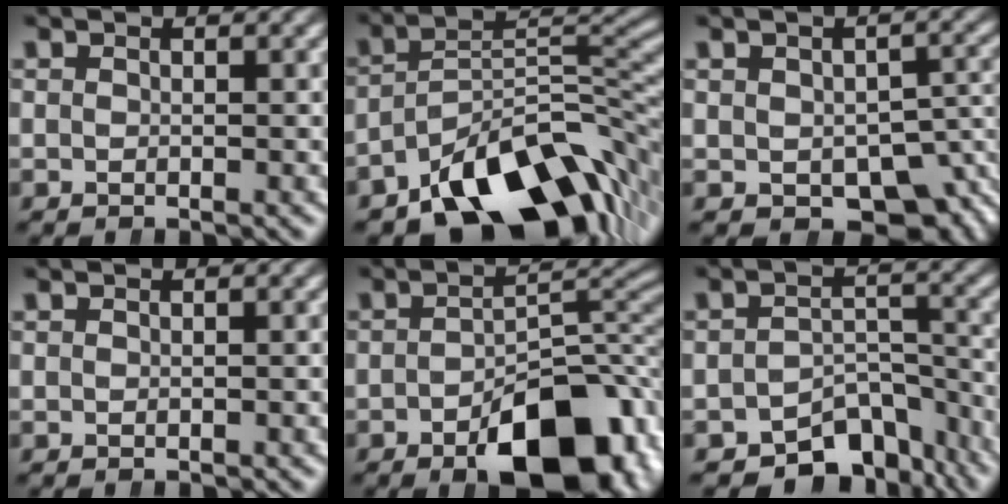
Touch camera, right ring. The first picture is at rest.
{"total": 14.7, "force": [-8.1, 6.7, 10.2], "torque": [-0.126, -0.034, -0.108]}
{"total": 7.7, "force": [-3.8, 5.1, 4.2], "torque": [-0.042, -0.030, -0.037]}
{"total": 0.0}
{"total": 10.8, "force": [-4.8, 4.4, 8.7], "torque": [-0.093, -0.007, -0.064]}
{"total": 9.6, "force": [-7.9, 4.1, 3.7], "torque": [-0.030, -0.013, -0.116]}